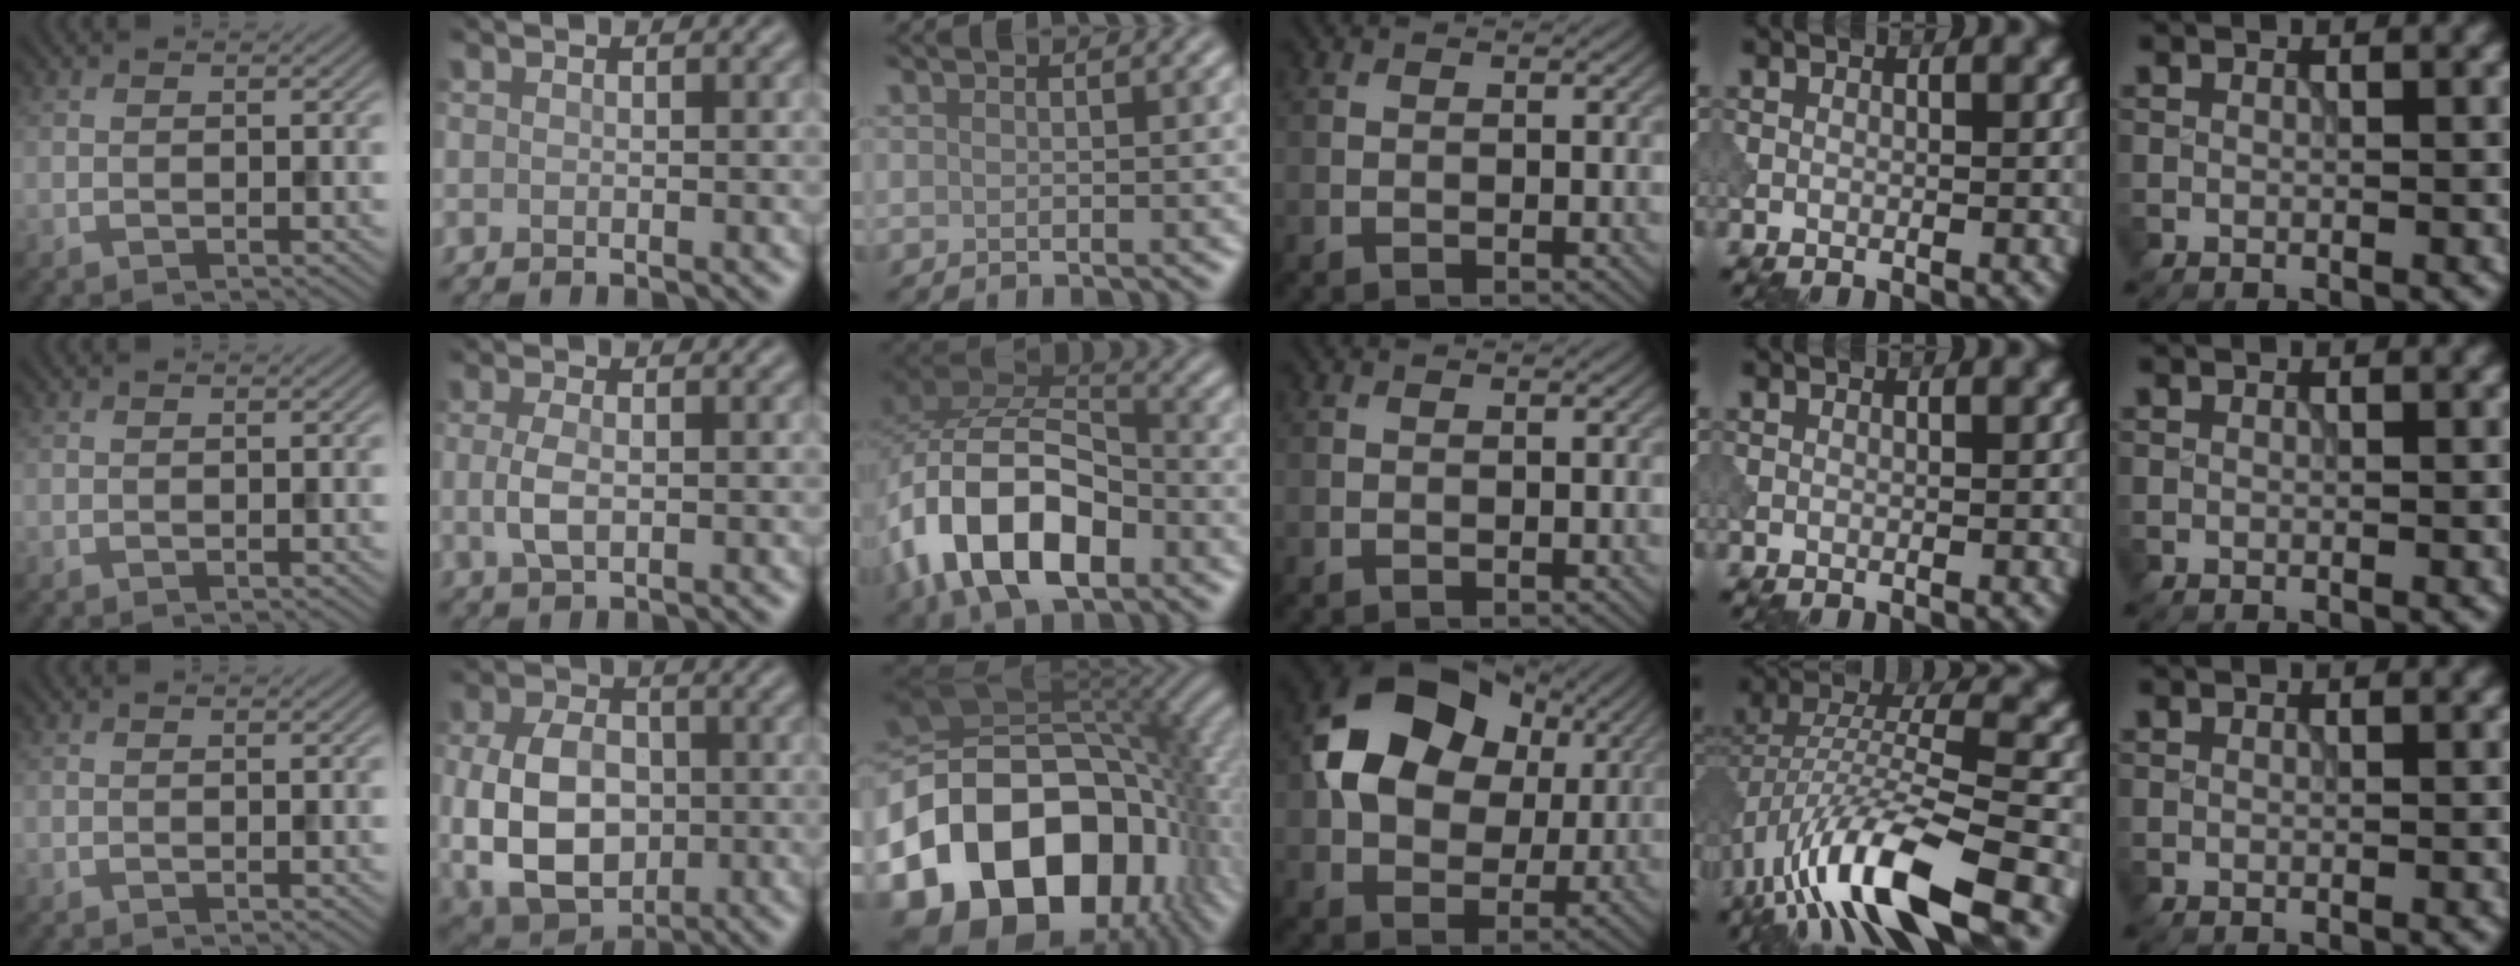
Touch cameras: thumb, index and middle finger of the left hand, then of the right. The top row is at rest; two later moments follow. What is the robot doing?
{"motion": "extract", "object": "peg toy"}